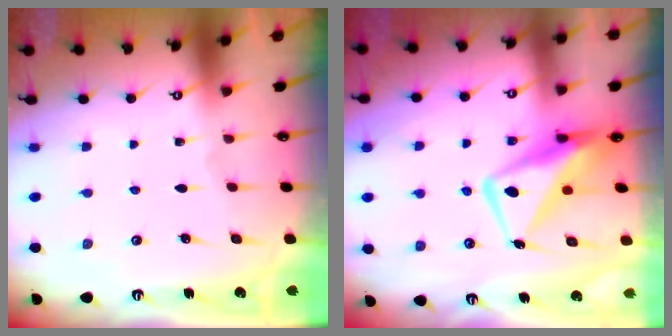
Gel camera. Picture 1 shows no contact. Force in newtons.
{"total": 11.0, "press": 10.9, "slide": 1.0}